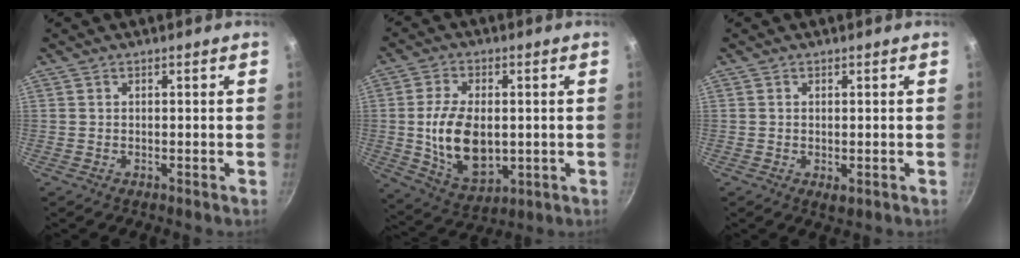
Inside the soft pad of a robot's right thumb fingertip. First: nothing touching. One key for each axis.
{"total": 13.7, "fx": -0.4, "fy": 8.2, "fz": 11.0, "tx": -0.186, "ty": -0.009, "tz": 0.008}
{"total": 1.6, "fx": -0.5, "fy": 0.8, "fz": 1.3, "tx": -0.021, "ty": -0.004, "tz": -0.004}